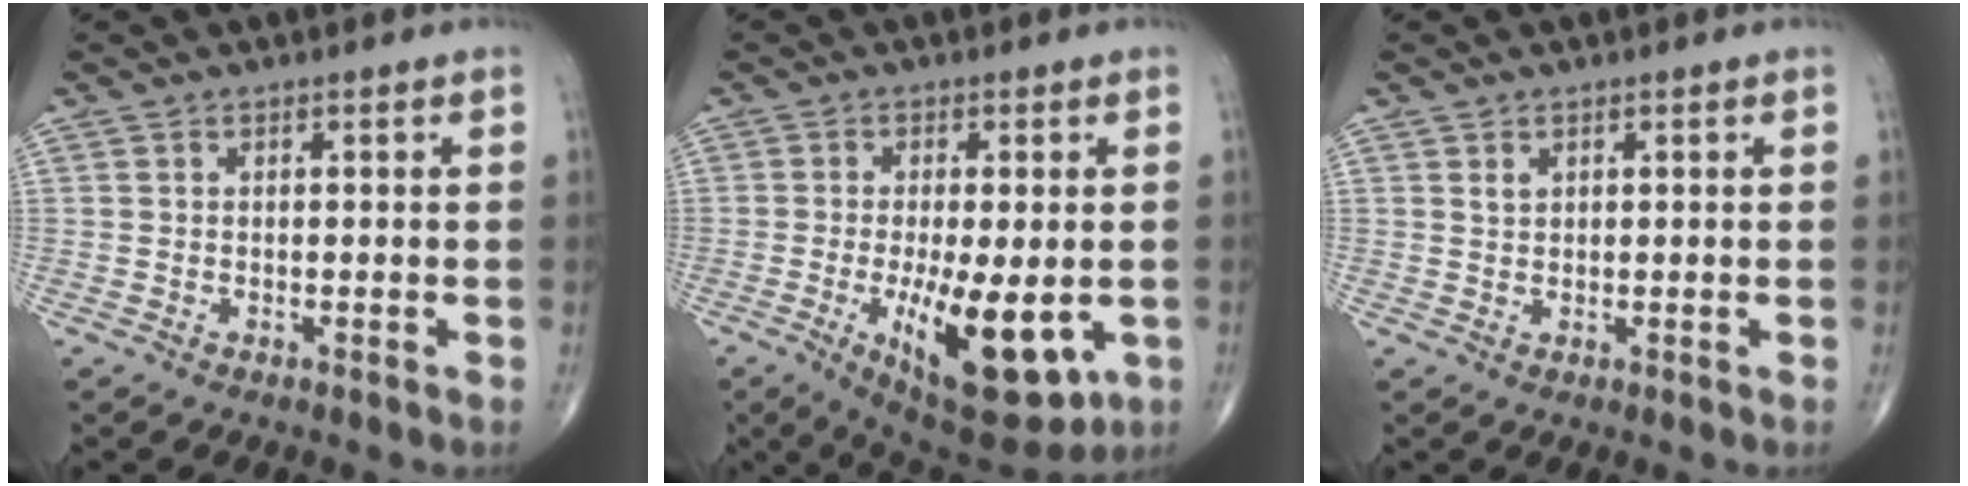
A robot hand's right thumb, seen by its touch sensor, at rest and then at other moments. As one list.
[{"total": 15.5, "force": [-3.9, 5.9, 13.8], "torque": [-0.208, -0.021, -0.044]}, {"total": 1.2, "force": [0.7, 0.8, 0.6], "torque": [-0.004, -0.002, 0.013]}]